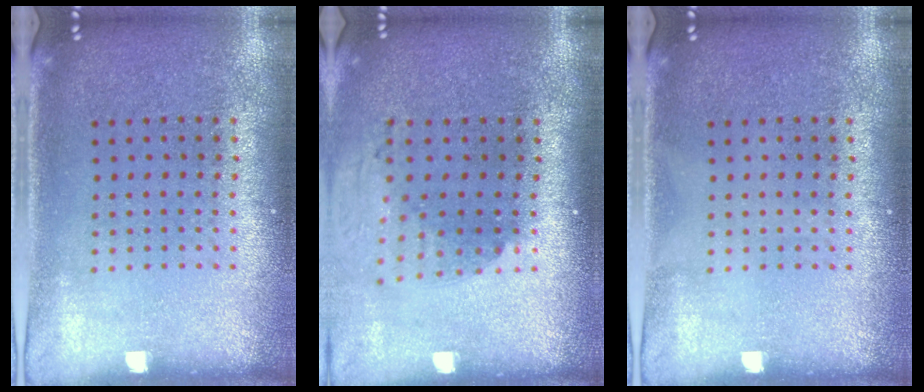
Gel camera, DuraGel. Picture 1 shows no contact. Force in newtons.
{"total": 2.0, "press": 1.5, "slide": 1.4}
{"total": 0.0}